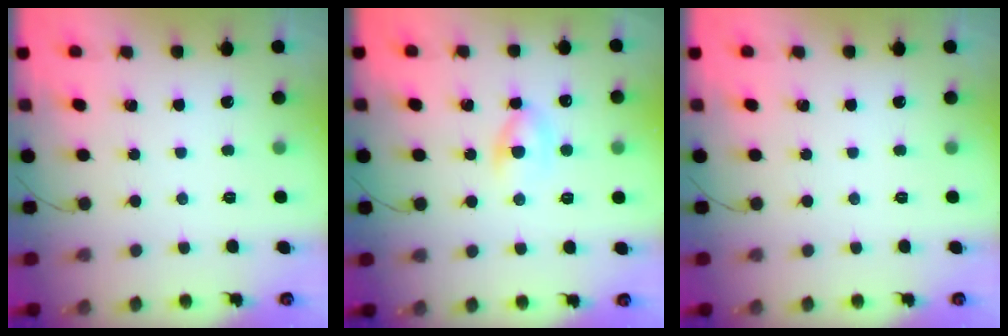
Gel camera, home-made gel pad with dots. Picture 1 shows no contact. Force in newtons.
{"total": 4.6, "press": 4.5, "slide": 1.2}
{"total": 0.0}